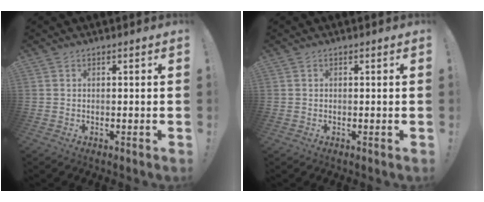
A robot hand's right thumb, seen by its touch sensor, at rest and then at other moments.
{"total": 0.5, "force": [0.1, -0.3, 0.4], "torque": [-0.007, -0.002, 0.000]}